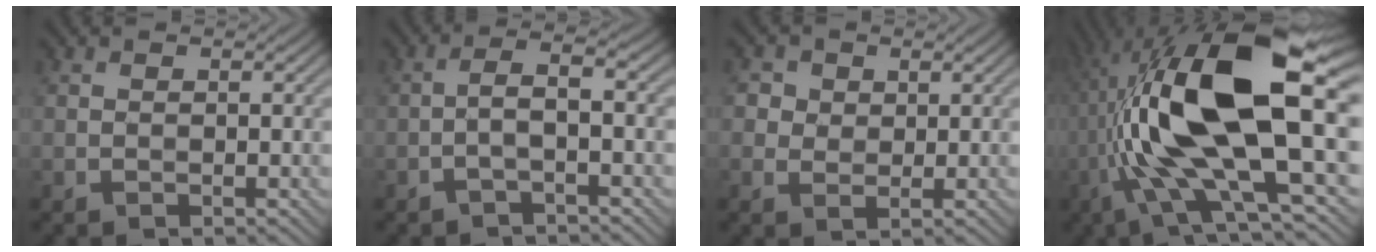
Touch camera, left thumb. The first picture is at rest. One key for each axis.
{"total": 2.6, "fx": -1.0, "fy": 0.3, "fz": 2.4, "tx": -0.052, "ty": 0.014, "tz": -0.024}
{"total": 3.0, "fx": 1.4, "fy": 2.5, "fz": 1.1, "tx": -0.036, "ty": -0.003, "tz": 0.027}
{"total": 19.0, "fx": 1.3, "fy": 6.8, "fz": 17.7, "tx": -0.358, "ty": 0.021, "tz": 0.016}